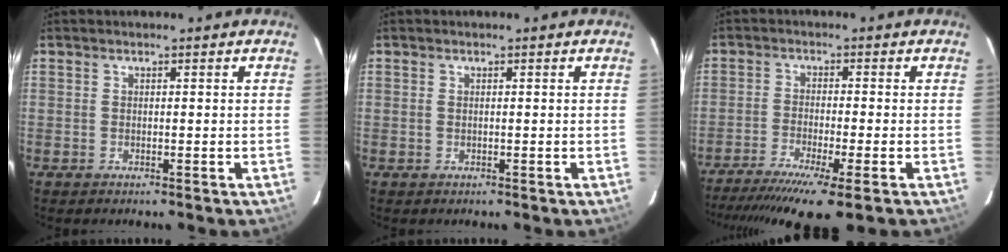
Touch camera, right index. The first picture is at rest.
{"total": 0.0}
{"total": 14.1, "force": [-10.2, 1.0, 9.6], "torque": [-0.195, -0.045, -0.167]}